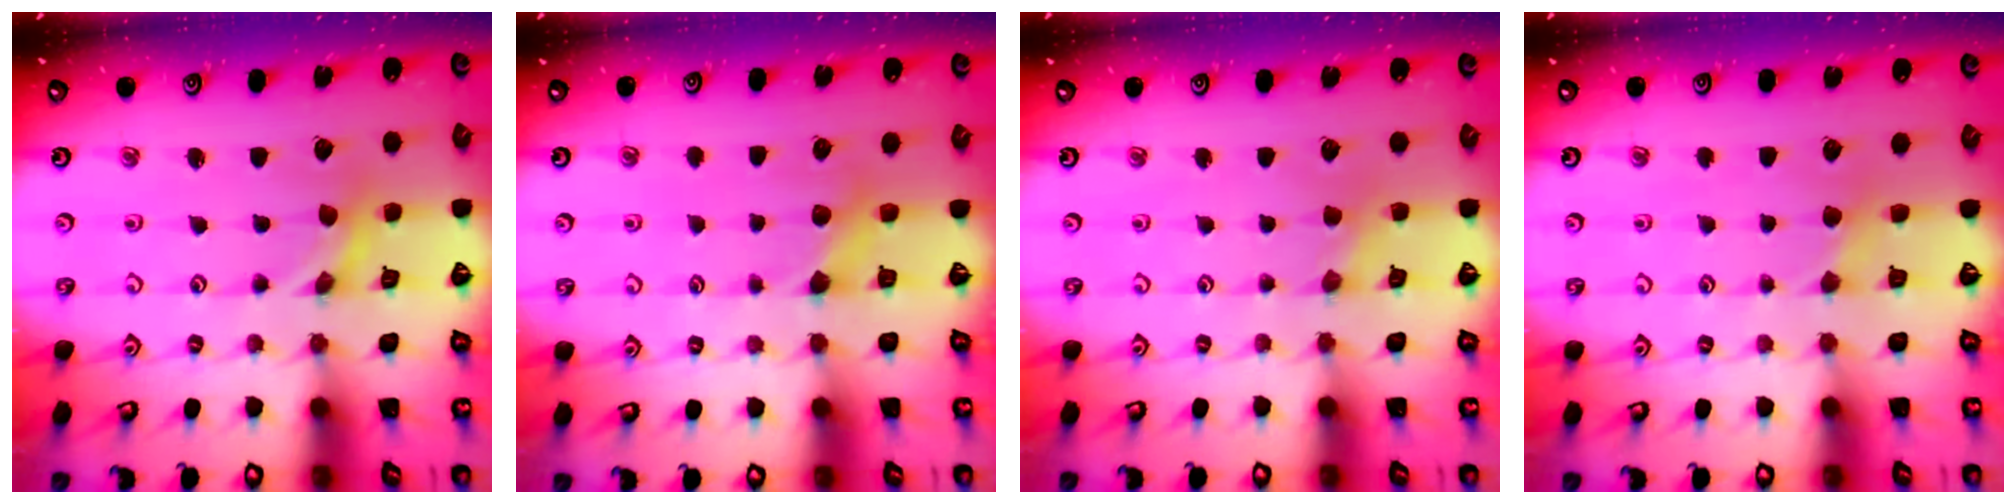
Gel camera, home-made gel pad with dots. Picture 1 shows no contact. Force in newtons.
{"total": 3.6, "press": 3.6, "slide": 0.5}
{"total": 1.5, "press": 1.5, "slide": 0.3}
{"total": 2.9, "press": 2.9, "slide": 0.4}